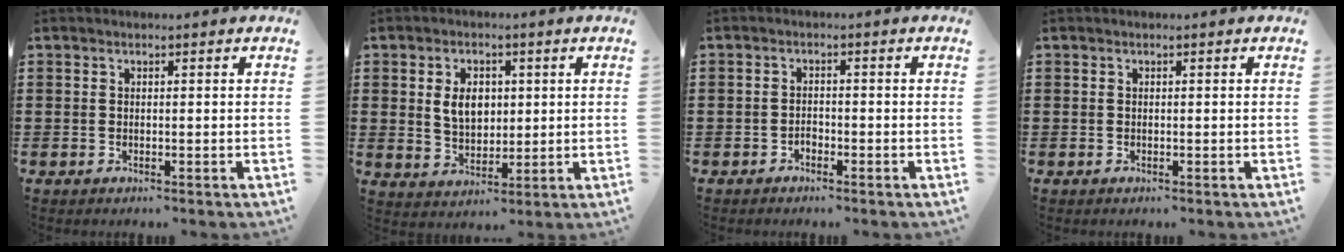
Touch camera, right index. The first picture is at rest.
{"total": 5.3, "force": [1.0, 3.7, 3.7], "torque": [-0.067, 0.008, 0.011]}
{"total": 1.3, "force": [-1.0, 0.8, 0.4], "torque": [-0.012, -0.001, -0.020]}
{"total": 0.0}